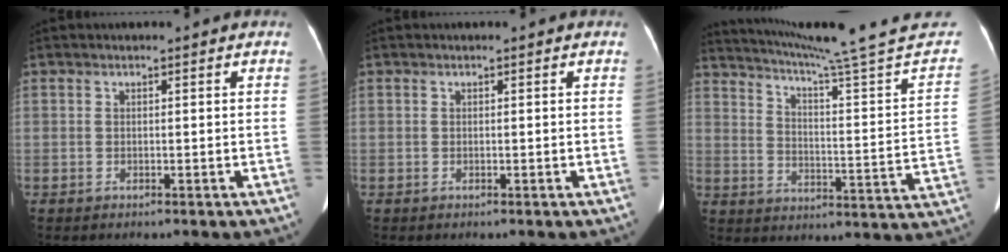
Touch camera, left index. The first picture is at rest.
{"total": 0.0}
{"total": 25.3, "force": [22.7, -1.8, 10.9], "torque": [-0.172, -0.086, 0.293]}